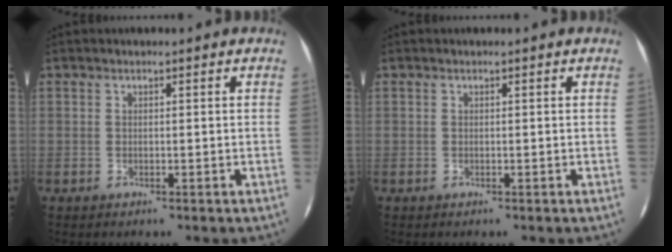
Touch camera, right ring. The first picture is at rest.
{"total": 0.0}